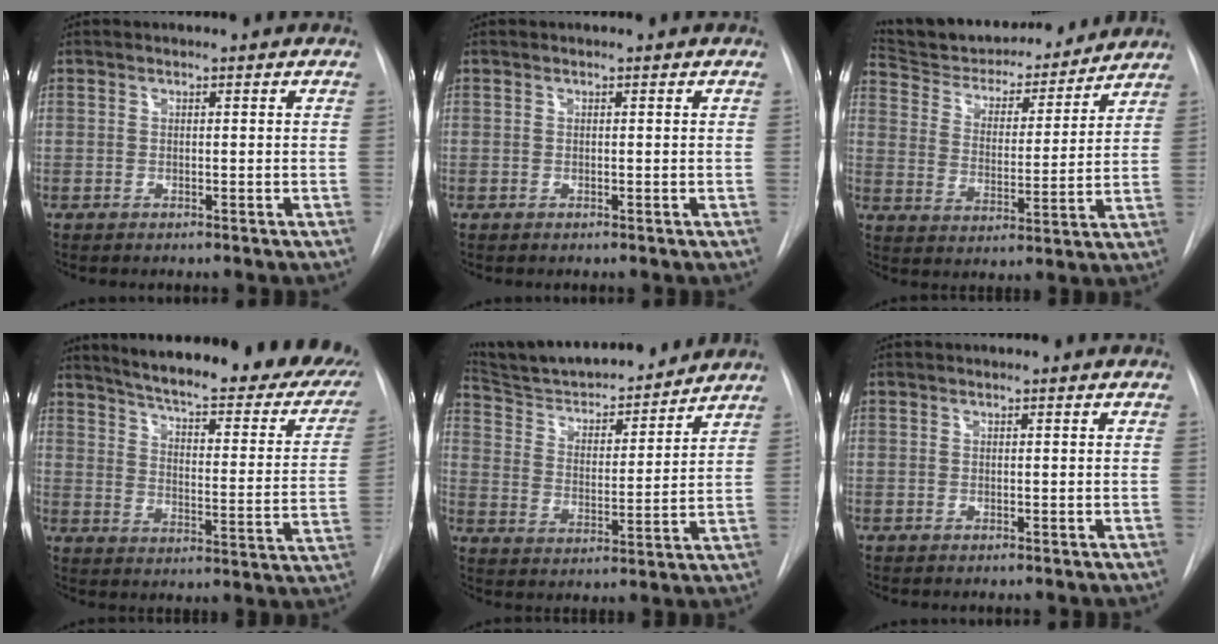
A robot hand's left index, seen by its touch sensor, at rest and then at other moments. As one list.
[{"total": 0.0}, {"total": 18.2, "force": [16.9, 4.6, 5.1], "torque": [-0.082, -0.005, 0.256]}, {"total": 29.6, "force": [24.5, 6.2, 15.4], "torque": [-0.214, -0.071, 0.291]}, {"total": 17.2, "force": [16.0, 2.6, 5.8], "torque": [-0.093, -0.008, 0.252]}, {"total": 0.0}]